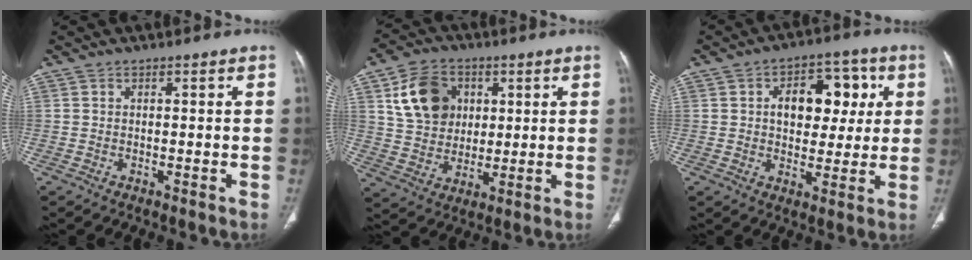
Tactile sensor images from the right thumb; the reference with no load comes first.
{"total": 12.8, "force": [4.1, 10.0, 6.8], "torque": [-0.092, -0.004, 0.077]}
{"total": 12.4, "force": [2.7, 8.4, 8.8], "torque": [-0.072, 0.010, 0.039]}